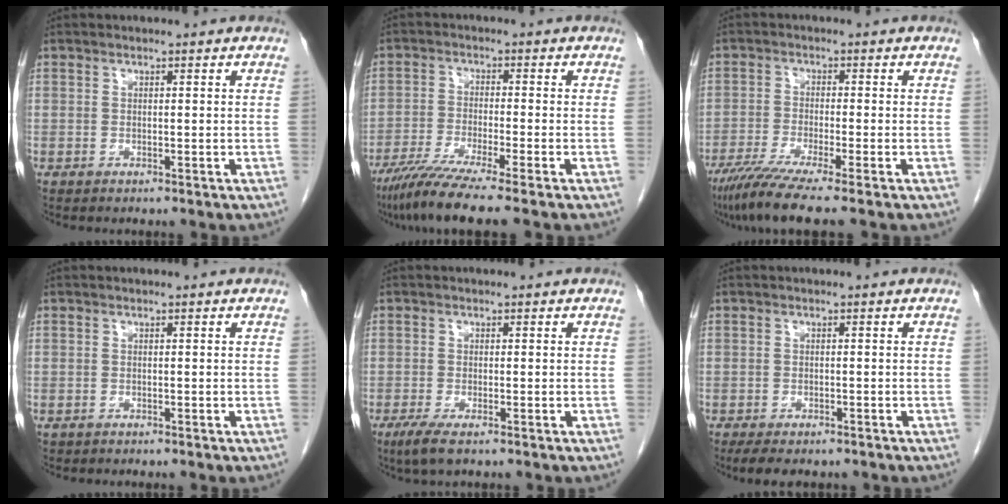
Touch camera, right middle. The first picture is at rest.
{"total": 9.0, "force": [-6.9, -1.0, 5.6], "torque": [-0.092, -0.030, -0.117]}
{"total": 8.3, "force": [-6.3, -0.8, 5.4], "torque": [-0.087, -0.027, -0.106]}
{"total": 0.0}
{"total": 3.3, "force": [-2.0, 0.6, 2.5], "torque": [-0.054, -0.010, -0.038]}
{"total": 5.8, "force": [-4.6, 2.1, 2.8], "torque": [-0.044, -0.013, -0.062]}